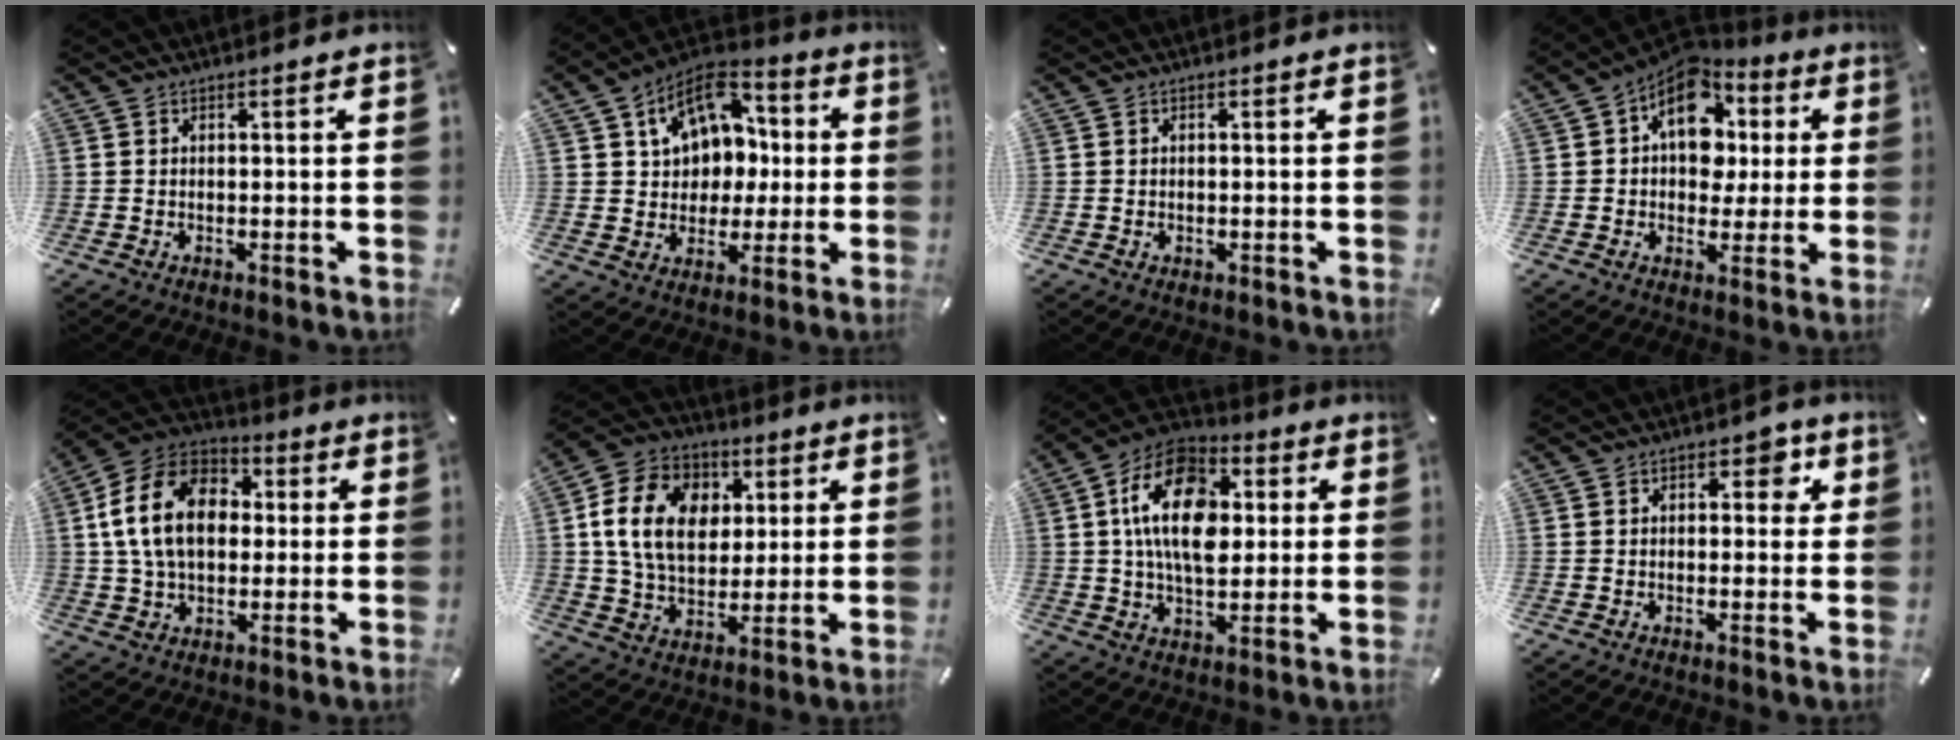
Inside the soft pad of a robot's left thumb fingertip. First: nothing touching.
{"total": 13.0, "force": [4.1, 11.0, 5.6], "torque": [-0.088, -0.015, 0.081]}
{"total": 0.6, "force": [0.0, 0.5, 0.3], "torque": [-0.005, 0.004, -0.001]}
{"total": 13.6, "force": [4.5, 9.9, 8.1], "torque": [-0.119, -0.026, 0.083]}
{"total": 17.1, "force": [1.8, 12.6, 11.4], "torque": [-0.249, 0.014, 0.026]}
{"total": 16.4, "force": [3.7, 12.6, 9.9], "torque": [-0.201, 0.009, 0.066]}
{"total": 17.7, "force": [3.0, 11.4, 13.2], "torque": [-0.241, 0.004, 0.047]}
{"total": 4.2, "force": [1.2, 2.6, 3.1], "torque": [-0.026, -0.004, 0.009]}